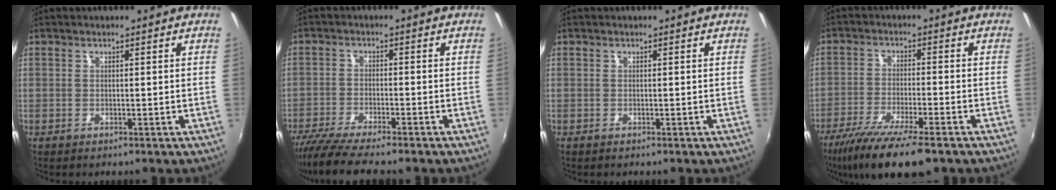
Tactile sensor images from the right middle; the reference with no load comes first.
{"total": 8.3, "force": [-7.3, 0.3, 4.0], "torque": [-0.098, -0.030, -0.128]}
{"total": 0.0}
{"total": 13.6, "force": [-9.7, 2.6, 9.2], "torque": [-0.189, -0.044, -0.169]}